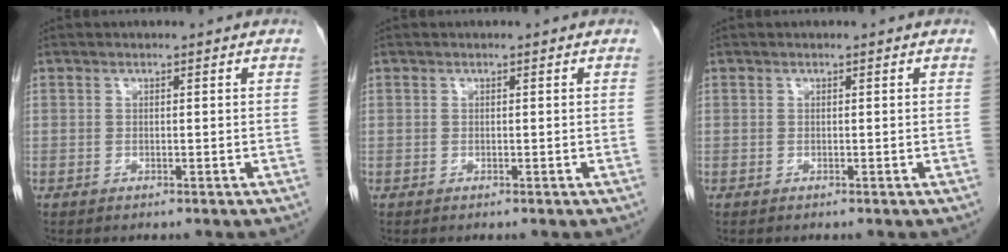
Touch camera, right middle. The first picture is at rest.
{"total": 0.0}
{"total": 0.0}